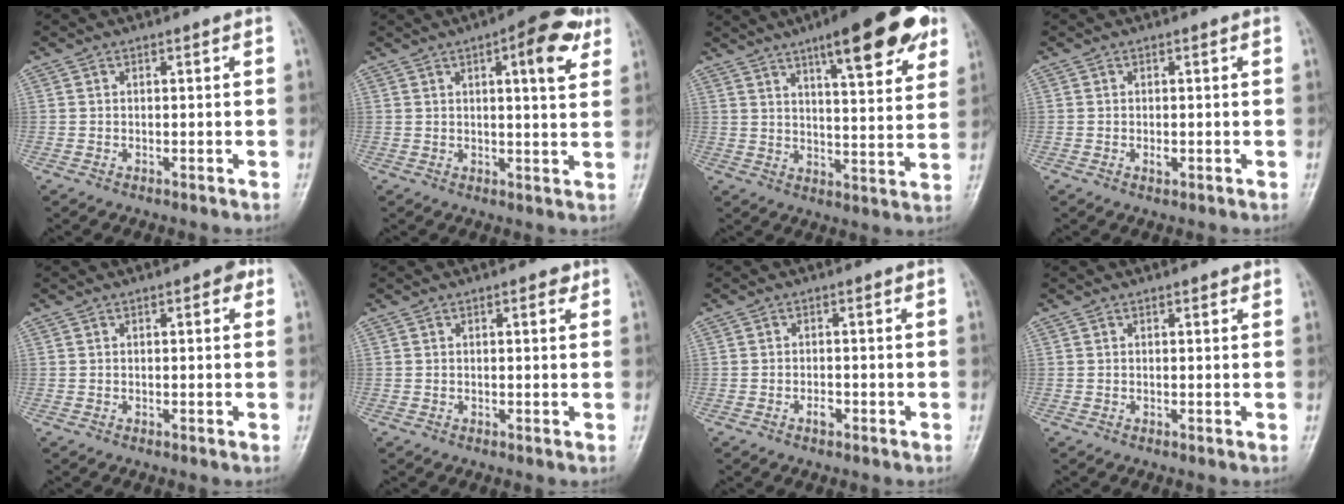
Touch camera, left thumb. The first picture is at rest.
{"total": 9.6, "force": [4.4, 2.9, 8.0], "torque": [-0.092, -0.008, 0.052]}
{"total": 18.5, "force": [10.4, 5.0, 14.4], "torque": [-0.169, -0.031, 0.146]}
{"total": 1.2, "force": [-0.1, 0.7, 1.0], "torque": [-0.012, -0.001, -0.002]}
{"total": 2.2, "force": [0.8, 1.0, 1.8], "torque": [-0.017, 0.002, 0.007]}
{"total": 1.7, "force": [0.9, 0.7, 1.3], "torque": [-0.014, -0.001, 0.009]}
{"total": 1.6, "force": [-0.8, 0.8, 1.1], "torque": [-0.018, 0.004, -0.015]}
{"total": 1.0, "force": [0.6, 0.4, 0.6], "torque": [-0.008, -0.002, 0.007]}